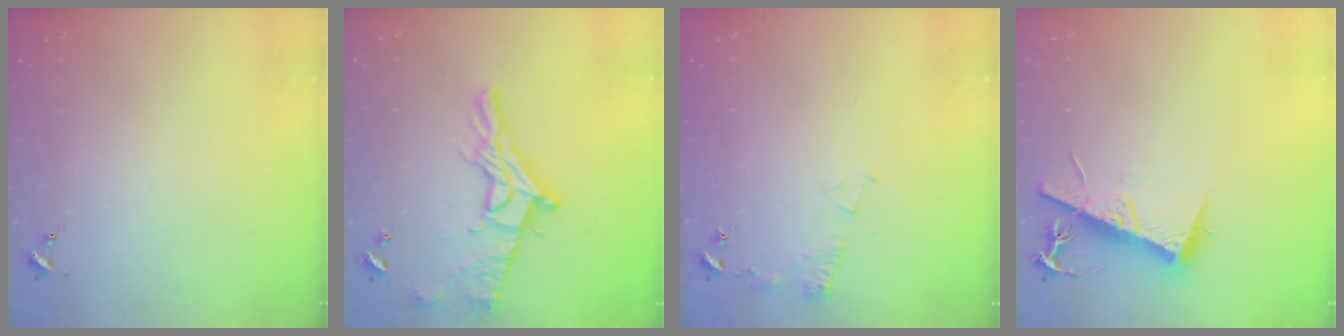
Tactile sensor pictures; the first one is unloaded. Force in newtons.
{"total": 15.6, "press": 15.5, "slide": 1.6}
{"total": 6.1, "press": 6.1, "slide": 0.7}
{"total": 12.5, "press": 12.5, "slide": 0.5}